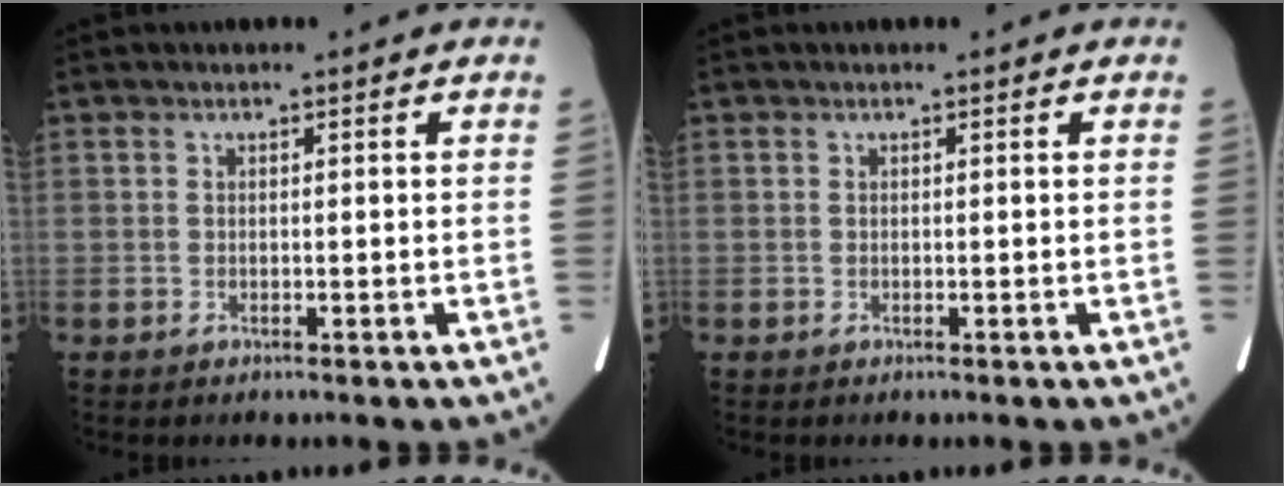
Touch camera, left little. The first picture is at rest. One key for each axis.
{"total": 0.0}